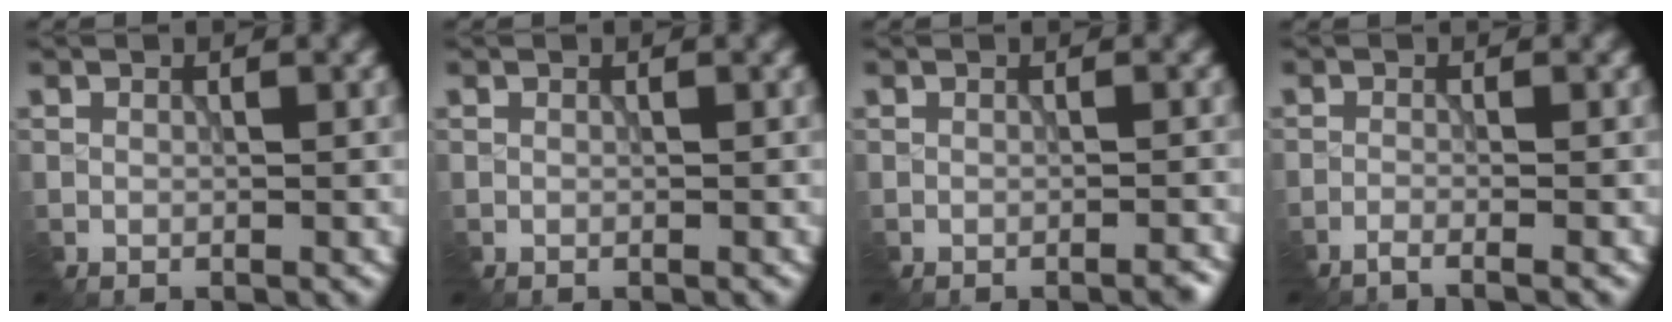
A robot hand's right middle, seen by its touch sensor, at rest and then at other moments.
{"total": 0.0}
{"total": 0.9, "force": [-0.7, 0.0, 0.5], "torque": [-0.006, -0.001, -0.011]}
{"total": 1.5, "force": [-1.1, 0.2, 1.0], "torque": [-0.010, -0.001, -0.030]}